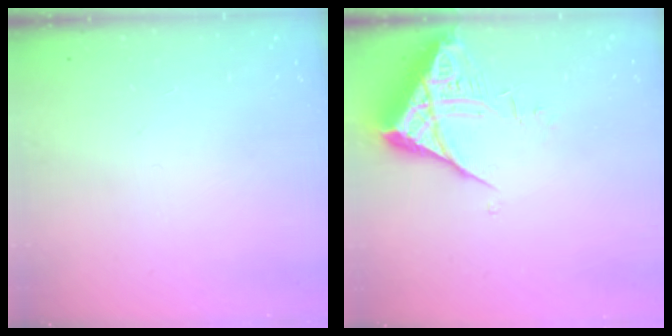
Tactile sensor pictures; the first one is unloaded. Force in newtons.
{"total": 5.7, "press": 5.7, "slide": 0.5}